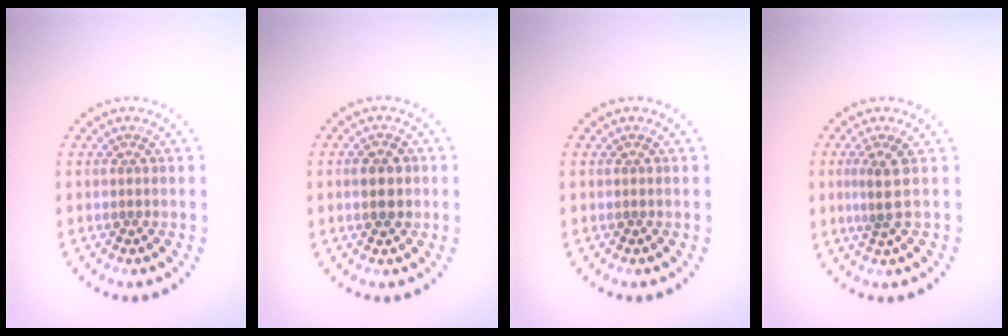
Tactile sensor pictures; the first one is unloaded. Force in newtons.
{"total": 3.0, "press": 3.0, "slide": 0.0}
{"total": 0.0}
{"total": 1.9, "press": 1.2, "slide": 1.5}